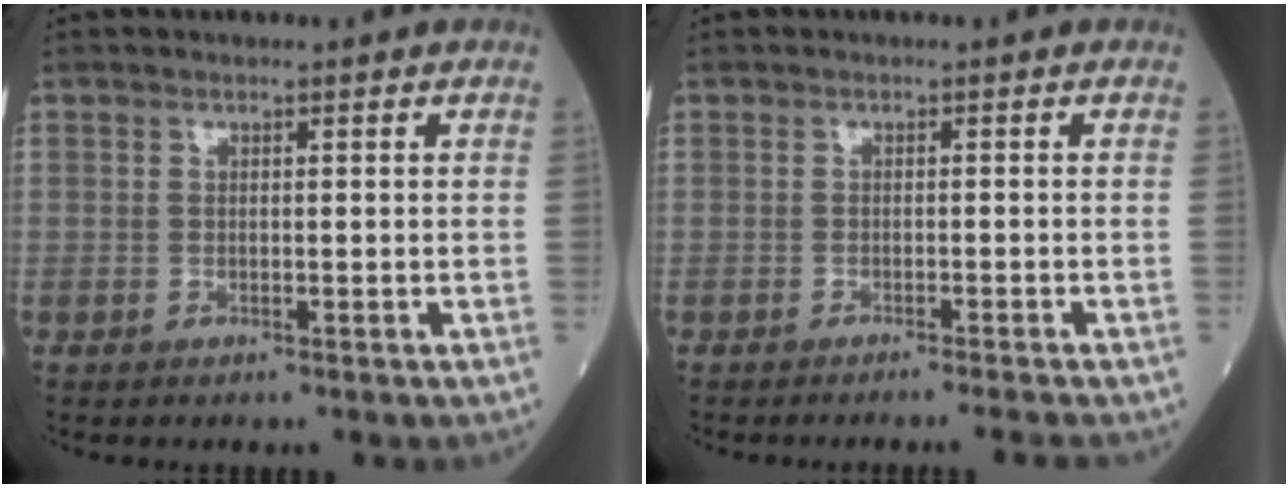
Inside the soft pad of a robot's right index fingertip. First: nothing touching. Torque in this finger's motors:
{"motor_torque": [-0.09, -0.13, 0.08, 0.02]}